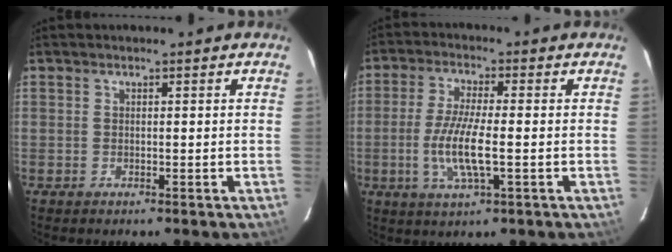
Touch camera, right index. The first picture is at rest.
{"total": 9.4, "force": [-1.9, 1.7, 9.0], "torque": [-0.182, -0.009, -0.039]}